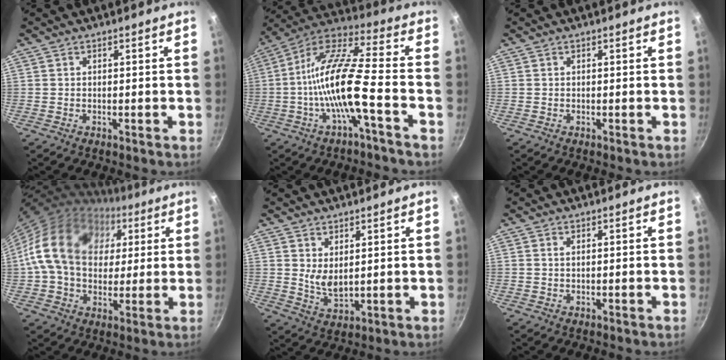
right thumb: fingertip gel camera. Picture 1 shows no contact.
{"total": 15.2, "force": [-4.1, 2.9, 14.4], "torque": [-0.270, 0.040, -0.091]}
{"total": 0.0}
{"total": 20.7, "force": [6.3, 14.9, 12.9], "torque": [-0.208, 0.002, 0.101]}
{"total": 4.9, "force": [2.2, 2.3, 3.7], "torque": [-0.059, -0.029, 0.046]}
{"total": 0.8, "force": [0.3, 0.3, 0.6], "torque": [-0.012, 0.001, 0.006]}